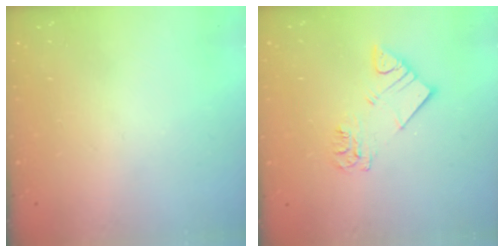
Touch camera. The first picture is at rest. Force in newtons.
{"total": 5.9, "press": 5.9, "slide": 0.4}